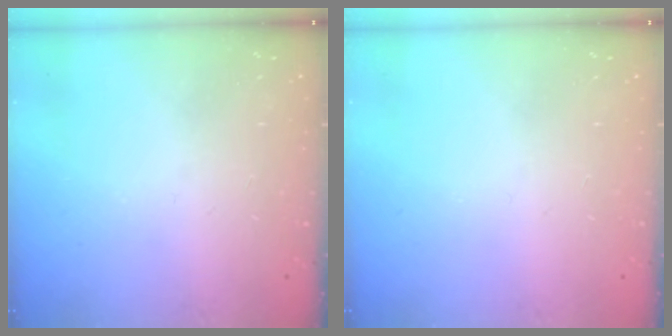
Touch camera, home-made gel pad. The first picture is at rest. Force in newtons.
{"total": 0.0}